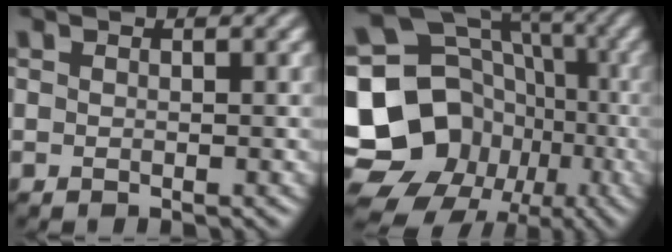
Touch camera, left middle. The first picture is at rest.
{"total": 21.4, "force": [-7.0, 18.4, 8.3], "torque": [-0.165, -0.019, -0.135]}